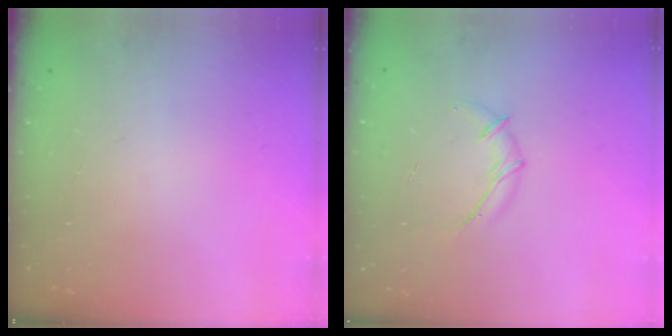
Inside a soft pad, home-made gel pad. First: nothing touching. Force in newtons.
{"total": 7.2, "press": 7.2, "slide": 1.0}